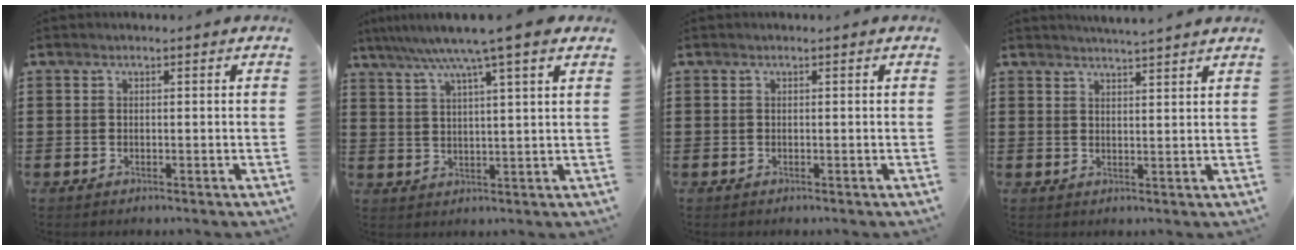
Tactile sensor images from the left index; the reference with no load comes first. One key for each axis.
{"total": 7.7, "fx": 5.6, "fy": -0.6, "fz": 5.1, "tx": -0.115, "ty": -0.015, "tz": 0.094}
{"total": 0.0}
{"total": 2.7, "fx": 2.6, "fy": -0.6, "fz": 0.1, "tx": -0.009, "ty": -0.012, "tz": 0.049}